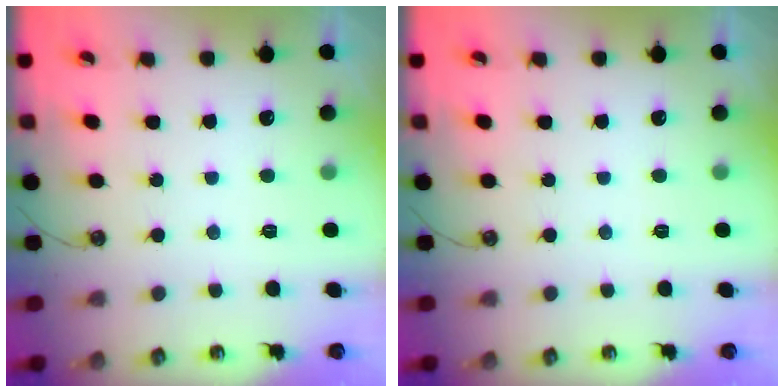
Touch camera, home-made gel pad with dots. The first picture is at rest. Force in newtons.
{"total": 0.0}